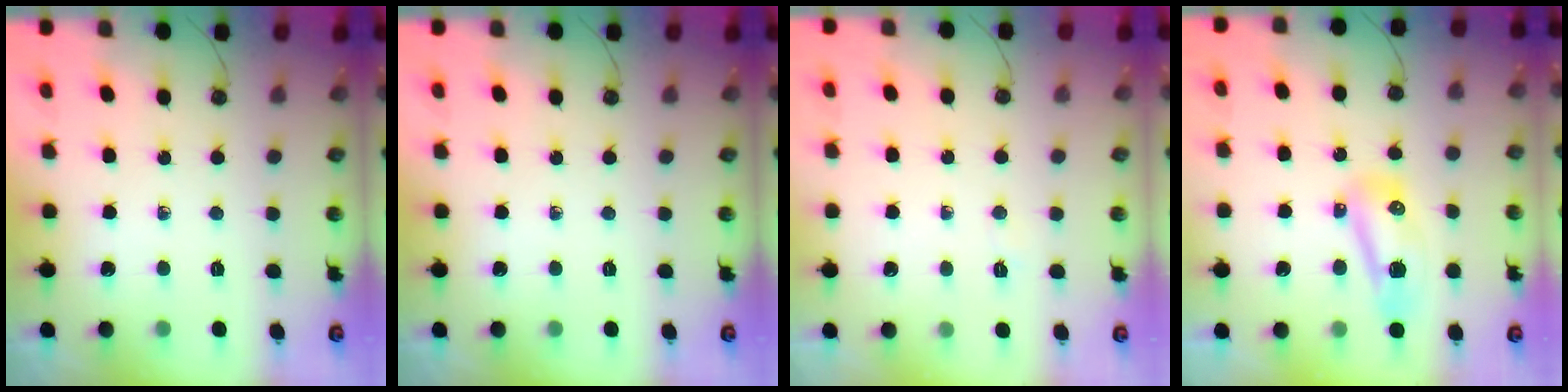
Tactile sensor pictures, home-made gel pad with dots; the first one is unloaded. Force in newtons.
{"total": 0.0}
{"total": 13.8, "press": 3.4, "slide": 13.3}
{"total": 8.5, "press": 8.3, "slide": 1.9}